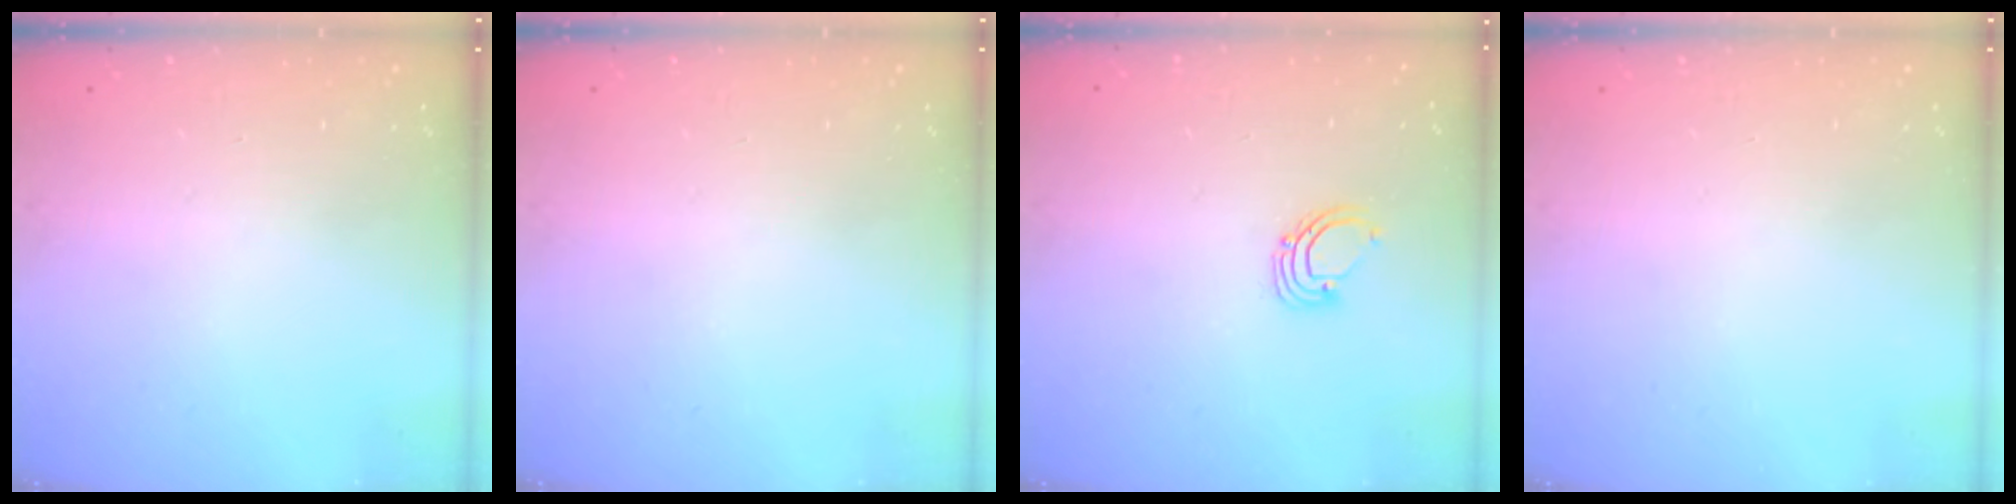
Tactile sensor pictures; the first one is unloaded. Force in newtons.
{"total": 0.0}
{"total": 2.6, "press": 2.6, "slide": 0.2}
{"total": 0.0}